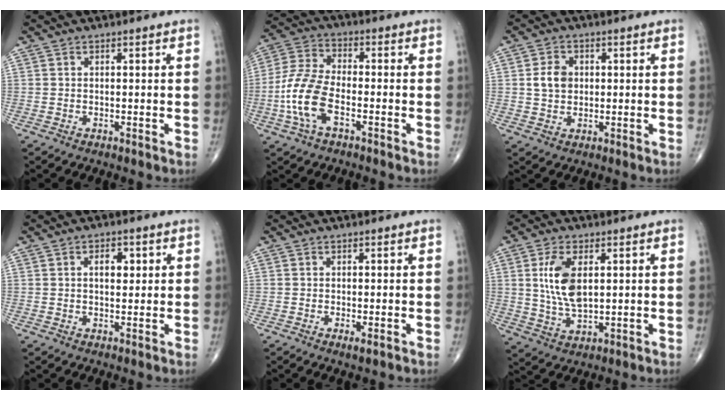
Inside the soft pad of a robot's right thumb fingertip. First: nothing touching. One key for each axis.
{"total": 10.9, "fx": -3.5, "fy": 5.2, "fz": 8.9, "tx": -0.195, "ty": 0.025, "tz": -0.074}
{"total": 4.9, "fx": 0.6, "fy": 3.8, "fz": 2.9, "tx": -0.041, "ty": 0.001, "tz": 0.010}
{"total": 4.2, "fx": 1.2, "fy": 2.3, "fz": 3.3, "tx": -0.039, "ty": -0.003, "tz": 0.016}
{"total": 1.3, "fx": -0.3, "fy": 0.3, "fz": 1.2, "tx": -0.025, "ty": -0.006, "tz": -0.006}
{"total": 9.4, "fx": 2.1, "fy": 4.7, "fz": 7.9, "tx": -0.153, "ty": -0.012, "tz": 0.044}